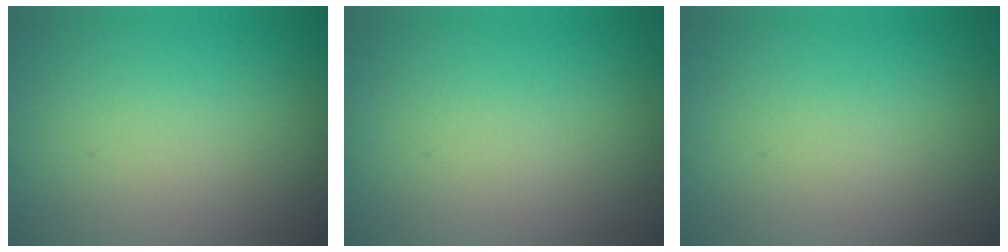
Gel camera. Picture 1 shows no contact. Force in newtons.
{"total": 0.0}
{"total": 0.0}